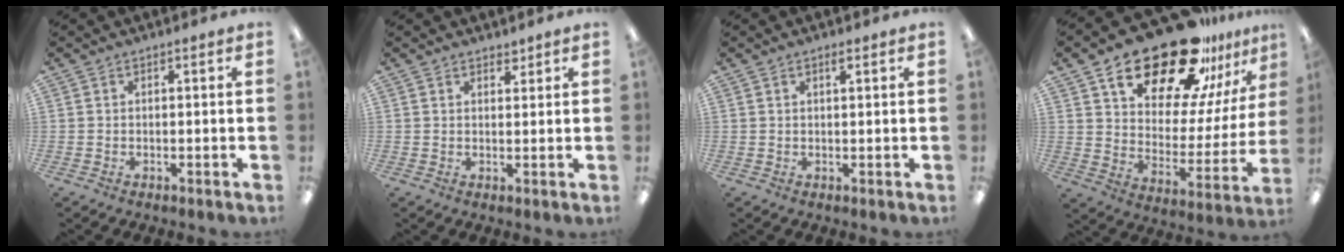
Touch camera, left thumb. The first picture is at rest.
{"total": 1.9, "force": [1.7, 0.8, 0.3], "torque": [0.001, -0.005, 0.030]}
{"total": 1.2, "force": [0.9, 0.4, 0.7], "torque": [-0.008, -0.002, 0.014]}
{"total": 24.7, "force": [18.6, 10.2, 12.6], "torque": [-0.204, -0.122, 0.320]}